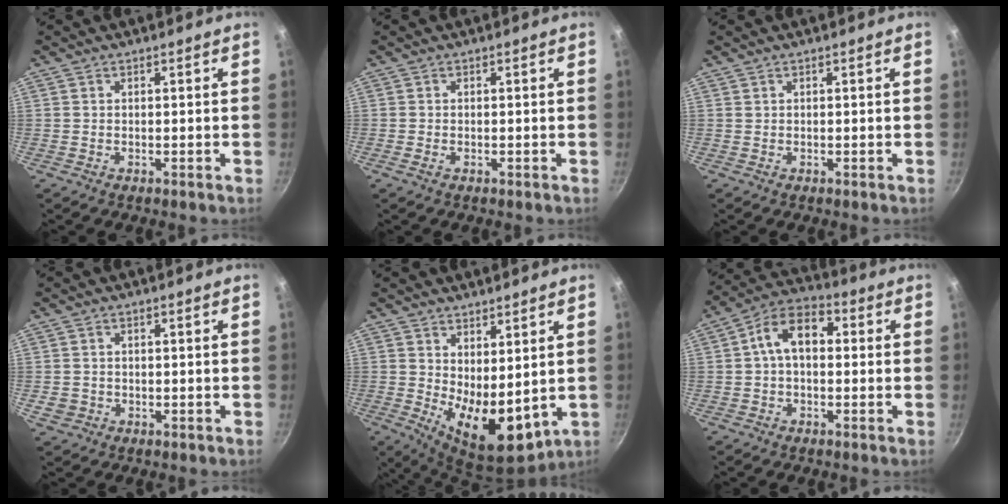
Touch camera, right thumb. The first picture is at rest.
{"total": 0.7, "force": [-0.3, 0.4, 0.5], "torque": [-0.008, -0.001, -0.006]}
{"total": 0.0}
{"total": 2.6, "force": [-0.5, 2.3, 1.2], "torque": [-0.019, 0.000, -0.003]}
{"total": 11.1, "force": [1.7, 5.6, 9.5], "torque": [-0.122, -0.044, 0.044]}
{"total": 9.9, "force": [1.1, 6.3, 7.5], "torque": [-0.103, 0.033, 0.002]}